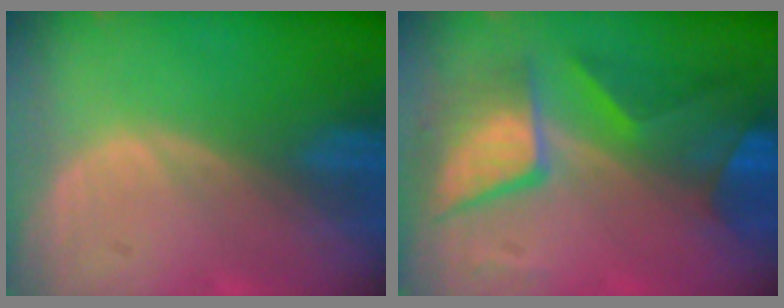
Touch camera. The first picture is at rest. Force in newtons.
{"total": 8.9, "press": 8.8, "slide": 0.7}